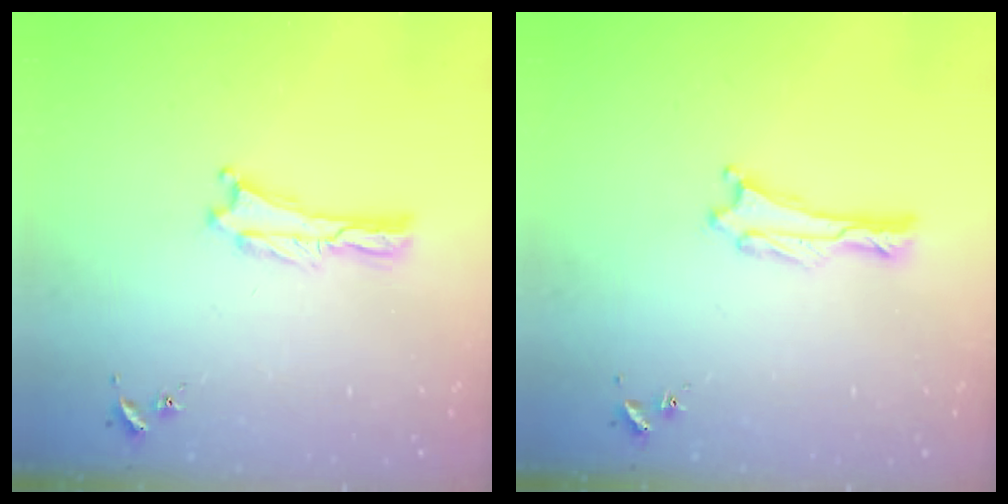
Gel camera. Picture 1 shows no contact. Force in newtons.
{"total": 0.6, "press": 0.5, "slide": 0.1}